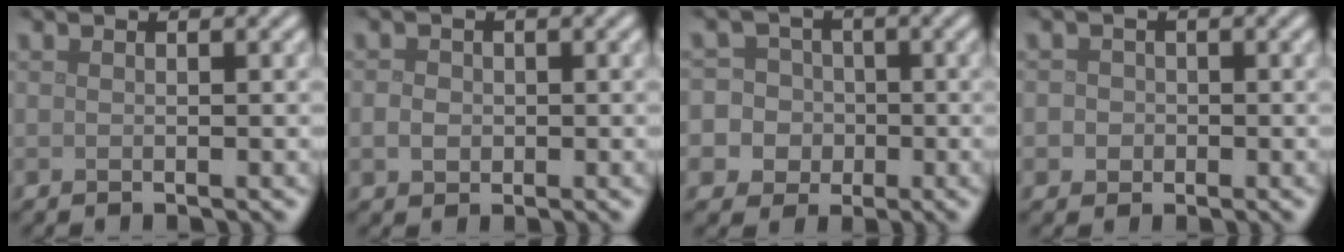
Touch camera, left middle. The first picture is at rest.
{"total": 1.7, "force": [-0.2, 1.5, 0.7], "torque": [-0.014, -0.001, -0.008]}
{"total": 8.8, "force": [-2.3, 8.4, 1.6], "torque": [-0.049, -0.001, -0.065]}
{"total": 2.2, "force": [-0.4, 2.1, 0.6], "torque": [0.004, 0.010, -0.022]}